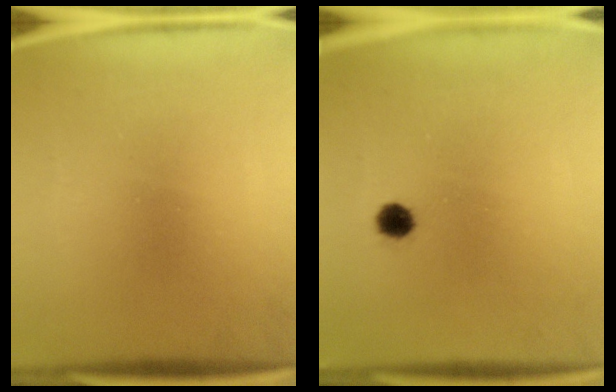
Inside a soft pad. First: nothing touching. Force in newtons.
{"total": 2.4}